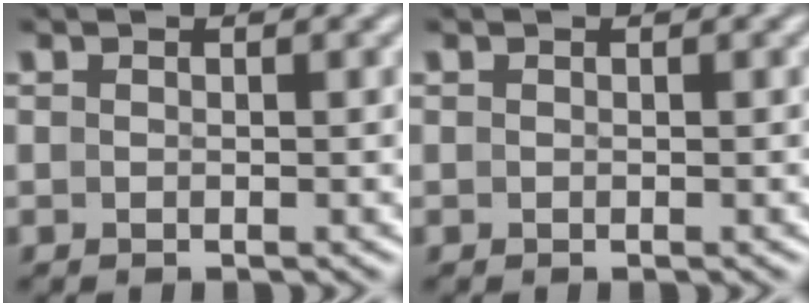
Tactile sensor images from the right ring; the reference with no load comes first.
{"total": 0.0}